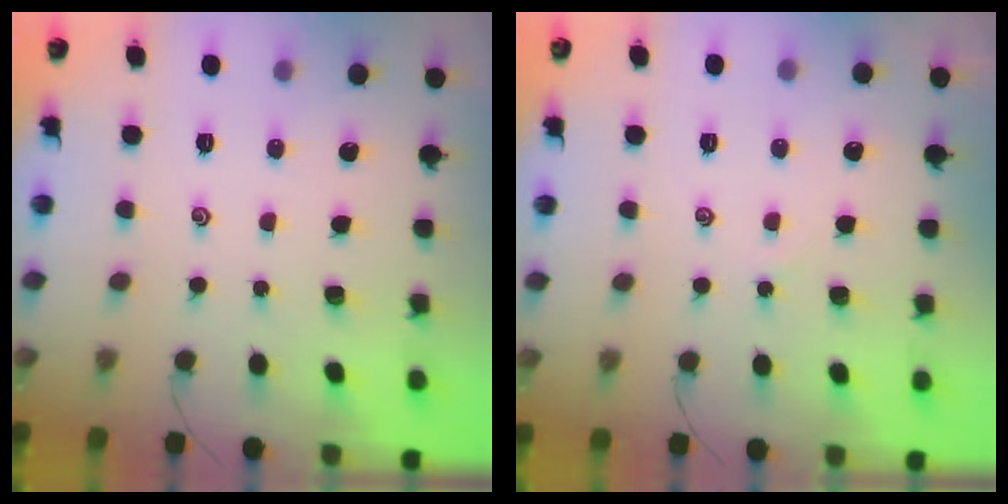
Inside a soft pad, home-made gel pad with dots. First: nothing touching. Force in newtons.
{"total": 1.4, "press": 1.4, "slide": 0.4}